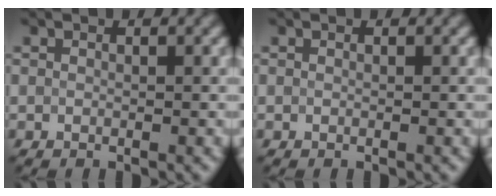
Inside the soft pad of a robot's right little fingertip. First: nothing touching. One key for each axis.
{"total": 0.0}